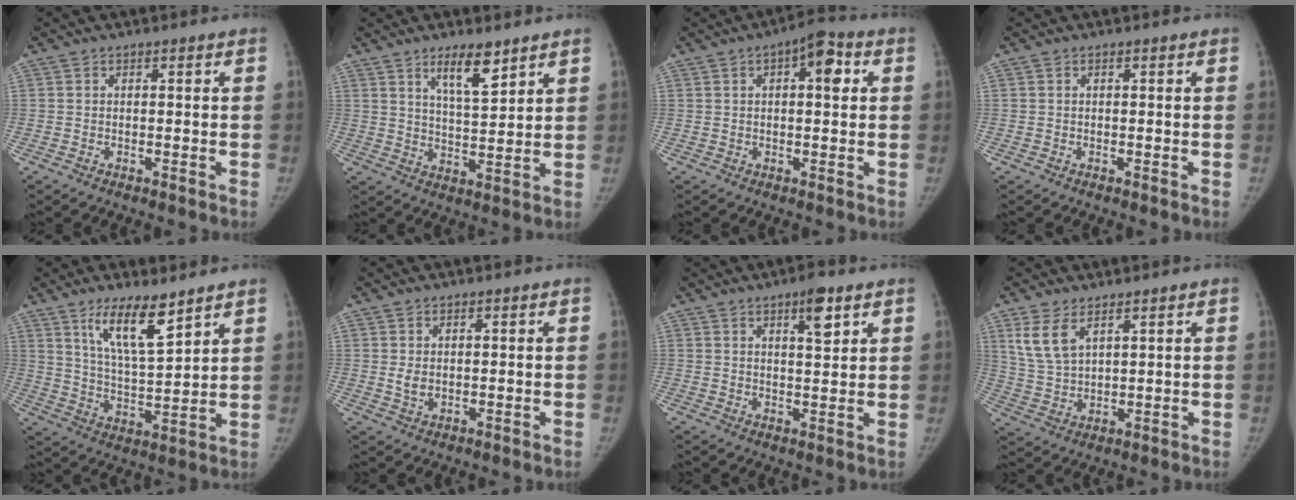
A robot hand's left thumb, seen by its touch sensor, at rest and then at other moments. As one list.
[{"total": 7.5, "force": [5.1, 2.0, 5.2], "torque": [-0.074, -0.039, 0.089]}, {"total": 7.2, "force": [2.0, 3.0, 6.2], "torque": [-0.070, 0.012, 0.021]}, {"total": 0.0}, {"total": 10.7, "force": [7.2, 2.5, 7.6], "torque": [-0.123, -0.055, 0.138]}, {"total": 2.3, "force": [0.3, 1.5, 1.7], "torque": [-0.028, -0.006, 0.010]}, {"total": 5.6, "force": [3.1, 1.7, 4.4], "torque": [-0.055, -0.017, 0.046]}, {"total": 7.2, "force": [4.1, 3.6, 4.7], "torque": [-0.090, -0.014, 0.093]}]